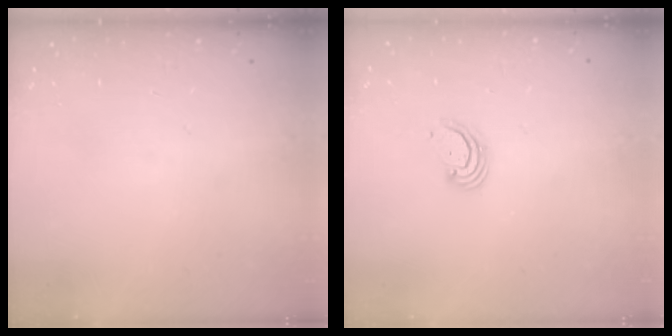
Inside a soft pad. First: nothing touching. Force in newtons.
{"total": 2.7, "press": 2.7, "slide": 0.3}